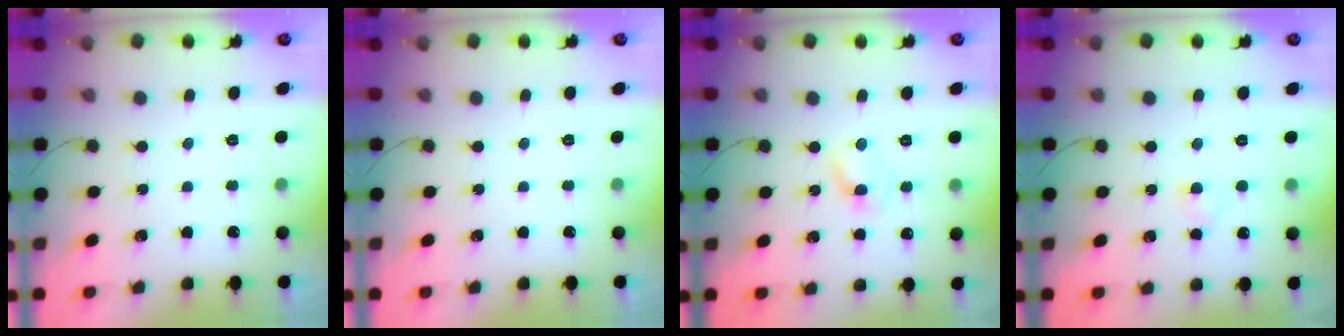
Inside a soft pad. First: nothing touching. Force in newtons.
{"total": 0.0}
{"total": 5.4, "press": 5.2, "slide": 1.4}
{"total": 2.0, "press": 1.7, "slide": 1.0}